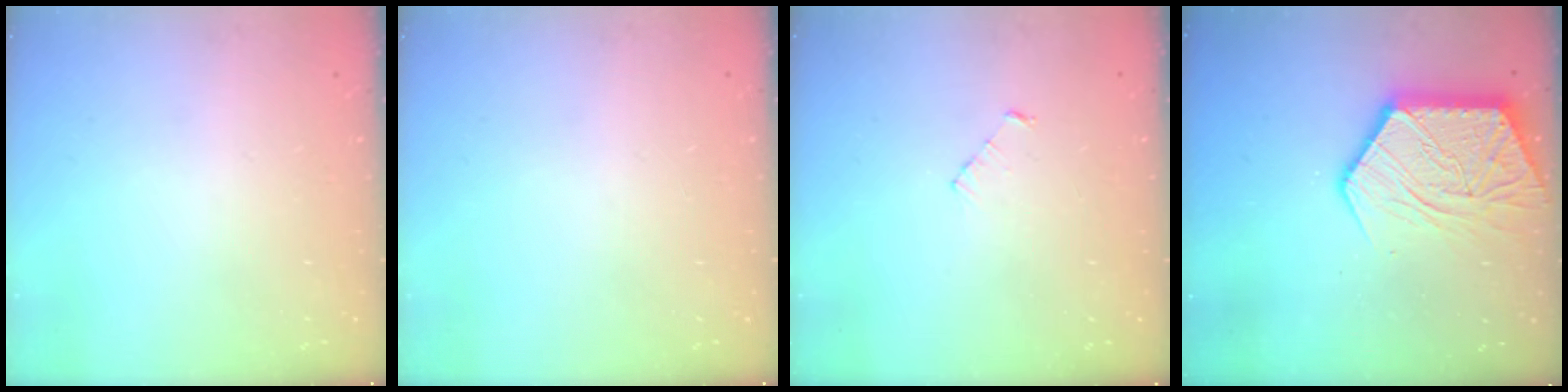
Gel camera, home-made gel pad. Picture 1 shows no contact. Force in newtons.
{"total": 0.0}
{"total": 3.1, "press": 3.0, "slide": 0.3}
{"total": 16.7, "press": 16.7, "slide": 1.3}